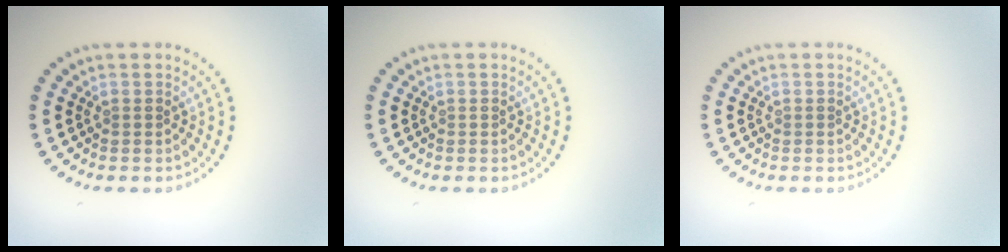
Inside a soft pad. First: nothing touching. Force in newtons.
{"total": 0.0}
{"total": 0.0}